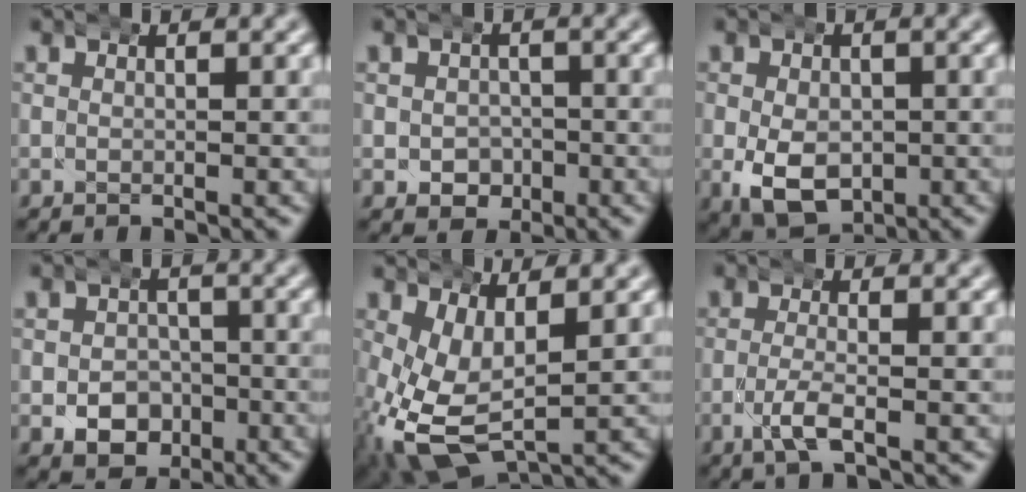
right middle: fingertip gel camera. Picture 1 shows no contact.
{"total": 3.4, "force": [-1.2, 3.0, 1.0], "torque": [-0.011, -0.011, -0.014]}
{"total": 7.8, "force": [-2.5, 6.1, 4.3], "torque": [-0.097, -0.039, -0.022]}
{"total": 5.5, "force": [-2.4, 4.6, 1.6], "torque": [-0.010, -0.017, -0.037]}
{"total": 8.7, "force": [-2.9, 6.3, 5.3], "torque": [-0.149, -0.059, -0.026]}
{"total": 2.7, "force": [-1.5, 0.7, 2.2], "torque": [-0.058, -0.010, -0.023]}